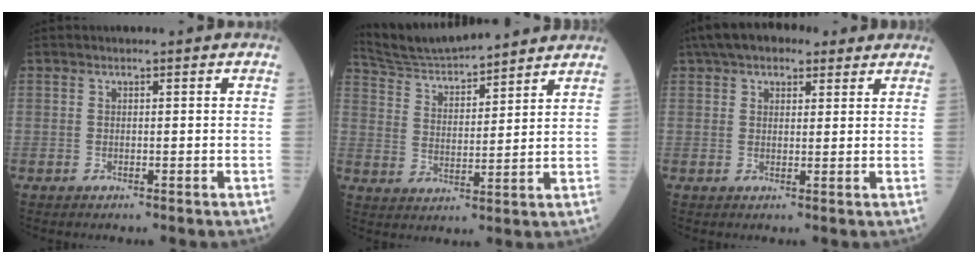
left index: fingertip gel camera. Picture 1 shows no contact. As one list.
[{"total": 14.6, "force": [13.7, 1.9, 4.7], "torque": [-0.091, 0.024, 0.232]}, {"total": 8.9, "force": [6.4, 4.0, 4.8], "torque": [-0.074, 0.045, 0.102]}]